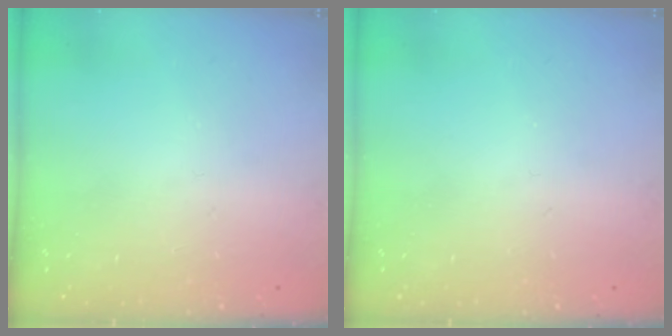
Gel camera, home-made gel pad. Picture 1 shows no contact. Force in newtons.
{"total": 0.0}